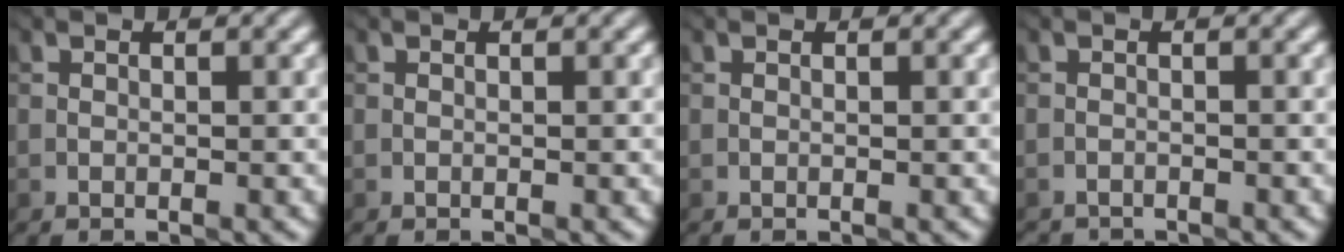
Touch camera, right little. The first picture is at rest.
{"total": 0.0}
{"total": 0.0}
{"total": 1.4, "force": [-1.4, 0.1, -0.2], "torque": [0.005, -0.007, -0.031]}